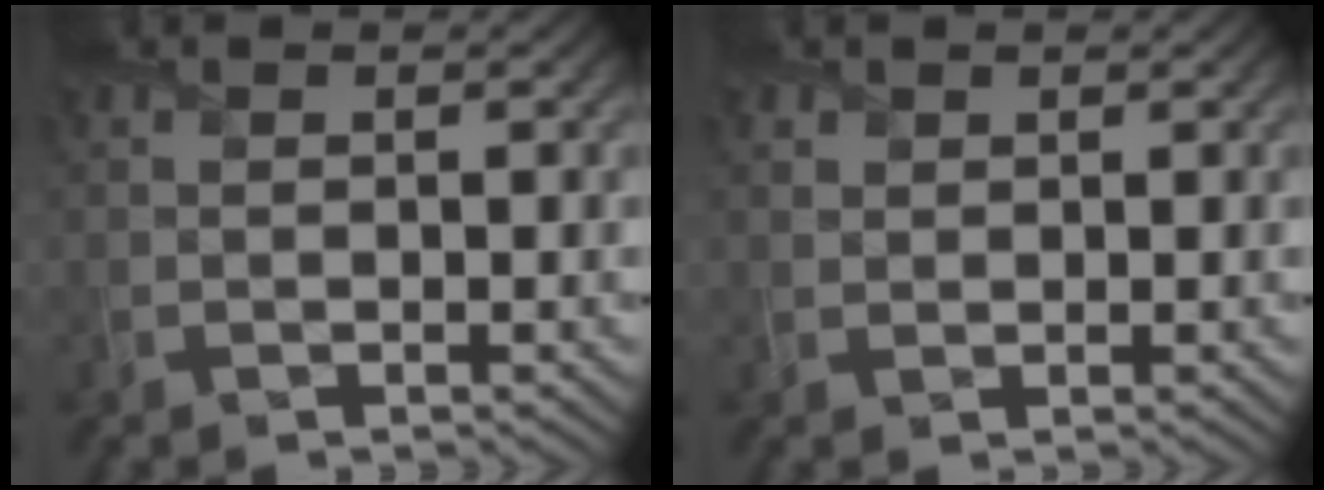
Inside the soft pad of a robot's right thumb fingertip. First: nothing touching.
{"total": 1.1, "force": [0.8, 0.7, 0.2], "torque": [-0.007, 0.000, 0.018]}